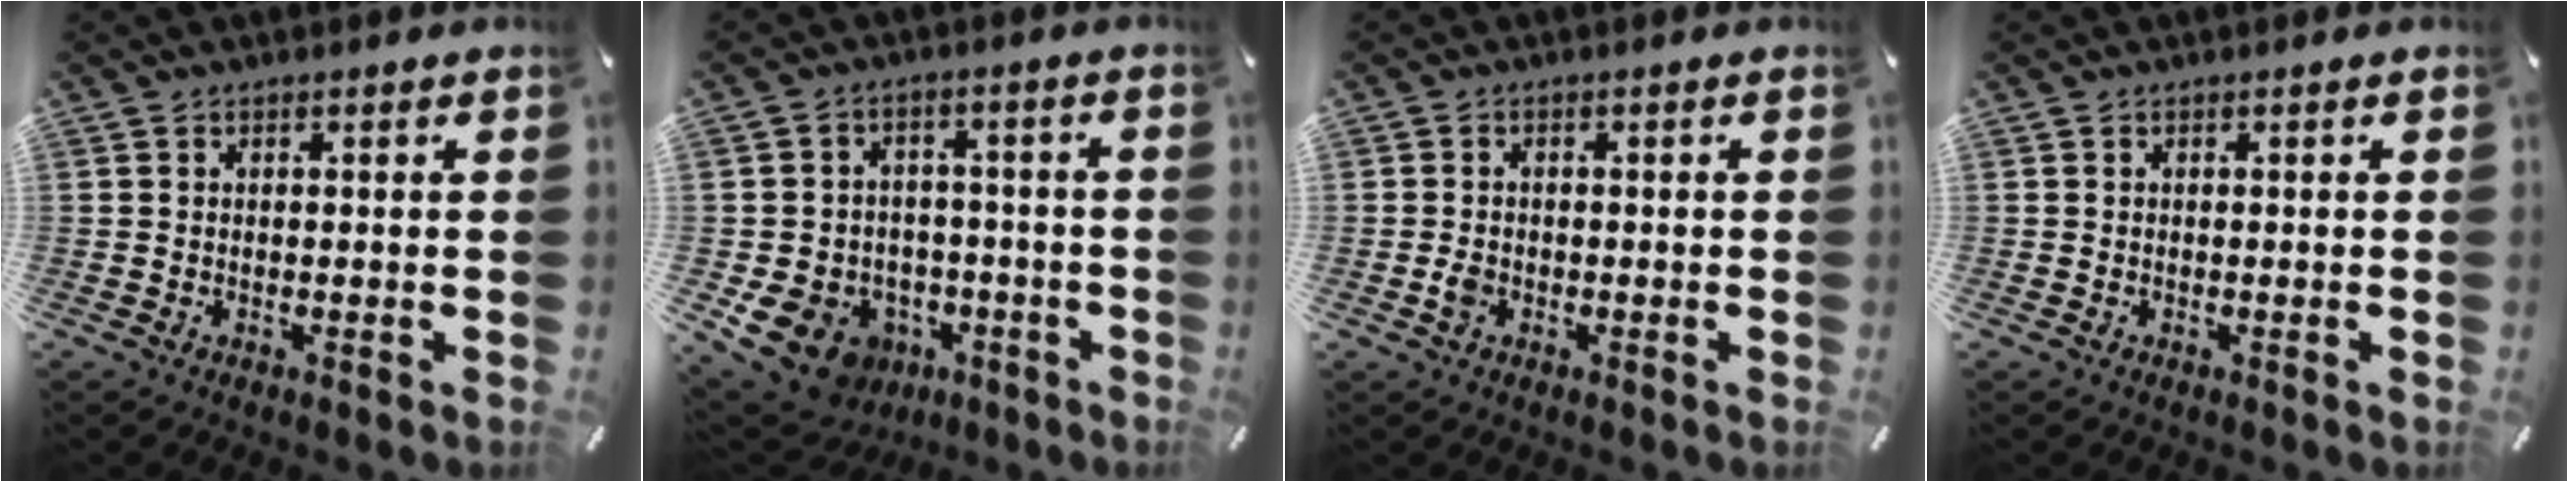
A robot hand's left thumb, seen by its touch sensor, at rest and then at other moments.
{"total": 12.1, "force": [-5.4, 9.9, 4.6], "torque": [-0.090, 0.031, -0.086]}
{"total": 2.1, "force": [-0.7, 1.6, 1.1], "torque": [-0.020, 0.003, -0.013]}
{"total": 0.0}